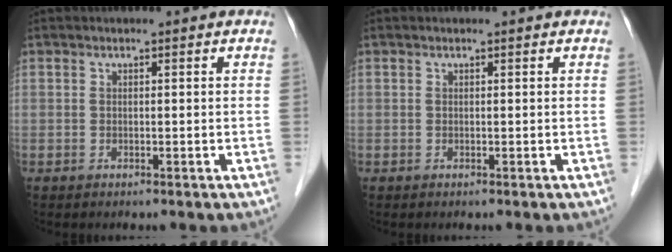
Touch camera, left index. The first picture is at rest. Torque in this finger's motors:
{"motor_torque": [0.15, 0.09, 0.00, -0.01]}